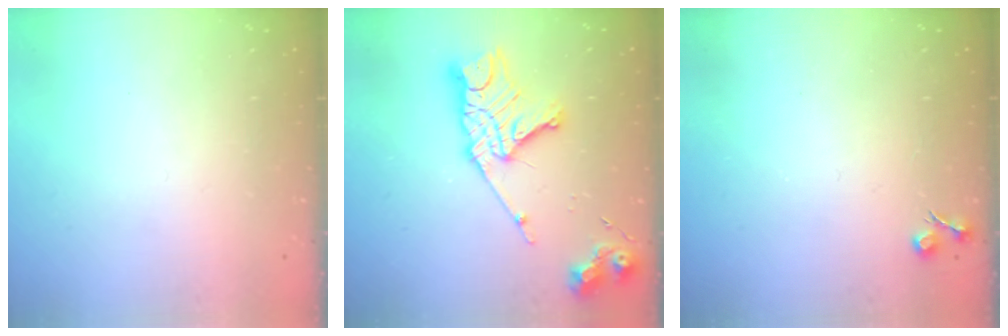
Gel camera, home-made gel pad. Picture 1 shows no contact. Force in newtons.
{"total": 16.5, "press": 16.5, "slide": 1.5}
{"total": 4.1, "press": 4.0, "slide": 0.6}